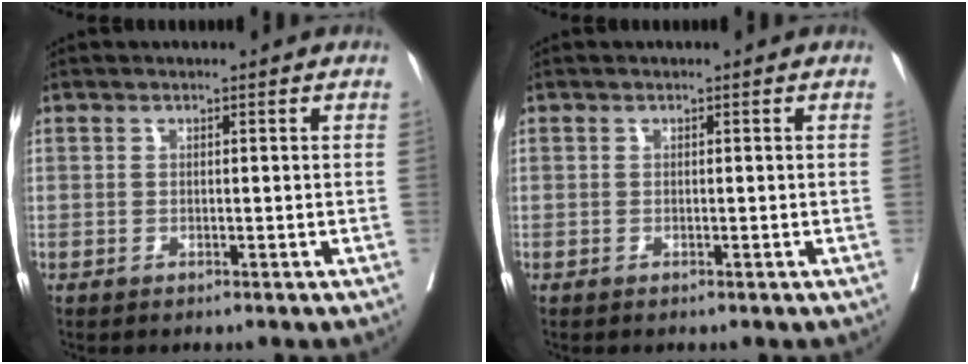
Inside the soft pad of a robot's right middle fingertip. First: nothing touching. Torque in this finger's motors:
{"motor_torque": [0.03, -0.02, -0.08, -0.08]}